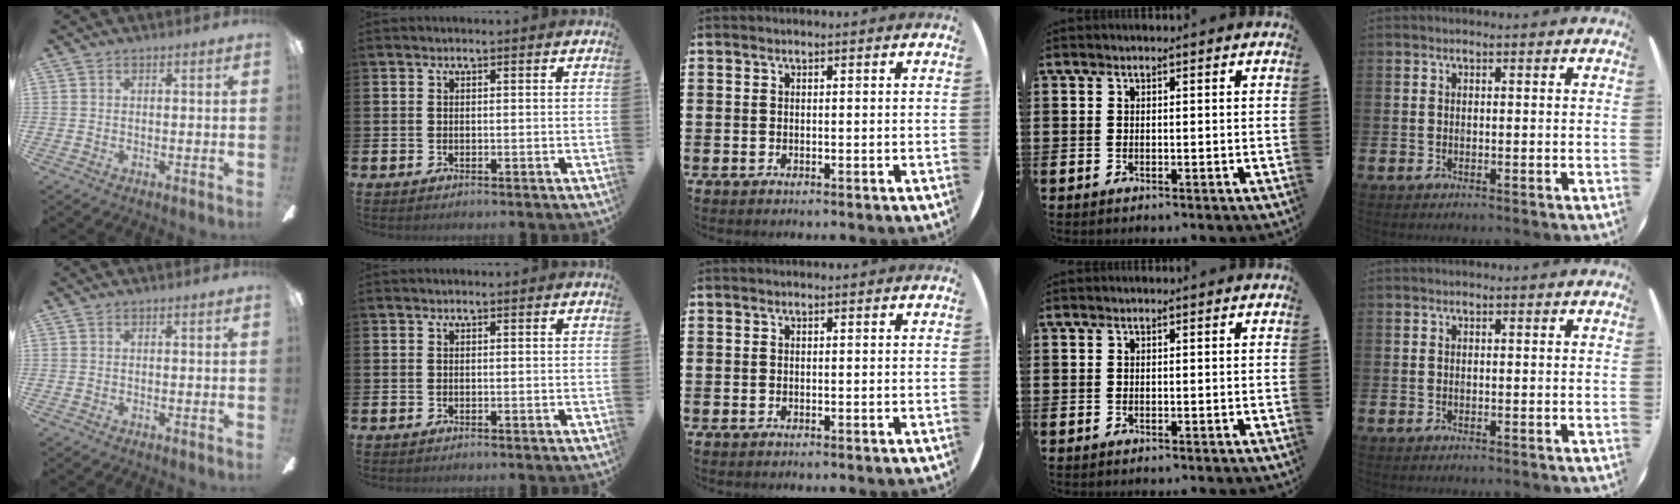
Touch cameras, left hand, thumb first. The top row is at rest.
{}